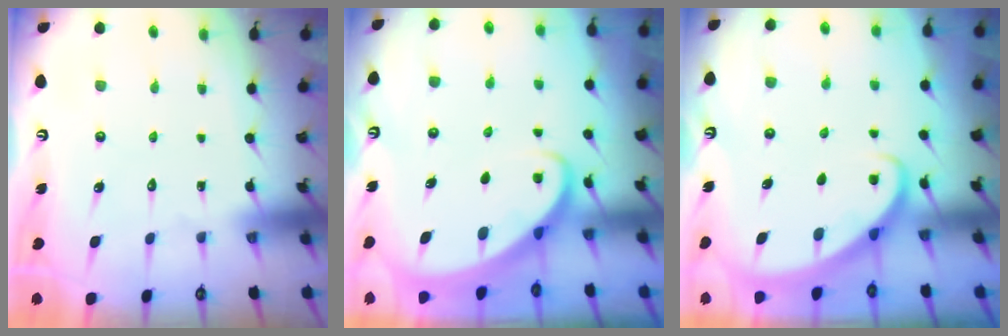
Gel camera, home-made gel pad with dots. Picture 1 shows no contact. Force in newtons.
{"total": 2.8, "press": 2.7, "slide": 0.3}
{"total": 2.7, "press": 2.7, "slide": 0.2}